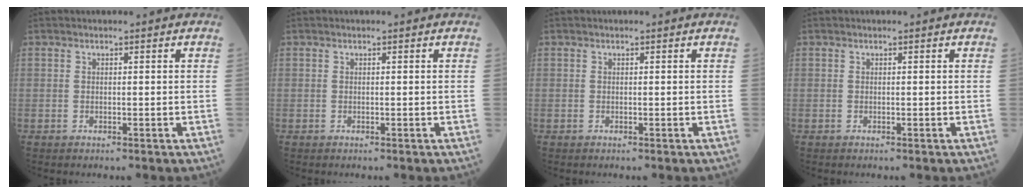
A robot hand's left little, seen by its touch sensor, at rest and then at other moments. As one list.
[{"total": 0.0}, {"total": 0.0}, {"total": 0.0}]